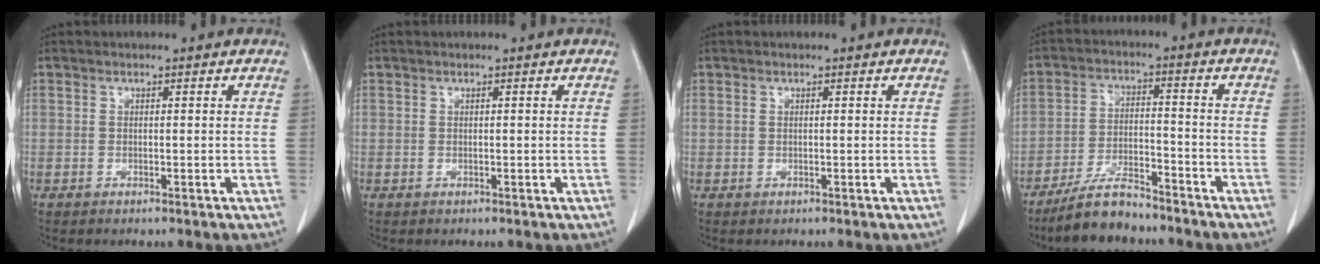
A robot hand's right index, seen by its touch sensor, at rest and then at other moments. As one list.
[{"total": 0.0}, {"total": 0.0}, {"total": 7.9, "force": [-6.9, 2.0, 3.3], "torque": [-0.065, -0.010, -0.126]}]